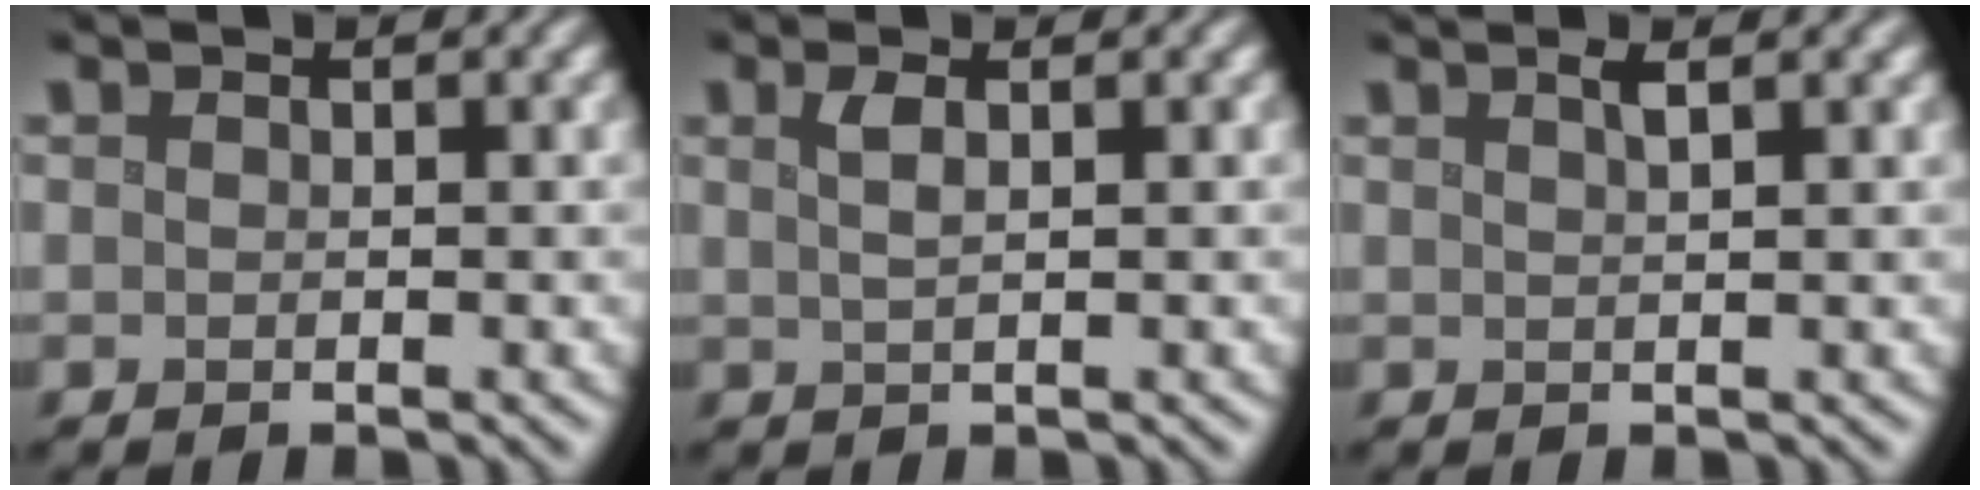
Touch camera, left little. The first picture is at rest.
{"total": 1.8, "force": [0.7, 0.6, 1.5], "torque": [-0.027, 0.003, 0.011]}
{"total": 2.3, "force": [1.3, 0.7, 1.8], "torque": [-0.009, 0.005, 0.005]}